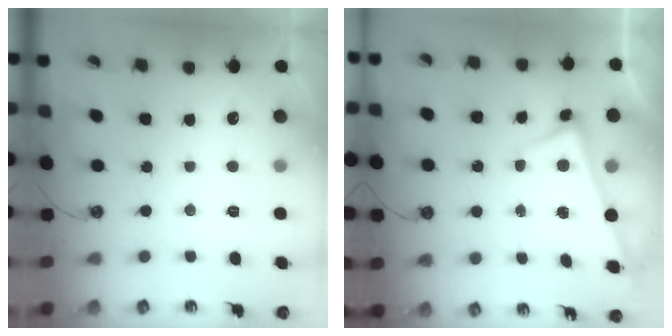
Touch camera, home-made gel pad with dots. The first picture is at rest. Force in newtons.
{"total": 2.6, "press": 2.6, "slide": 0.3}